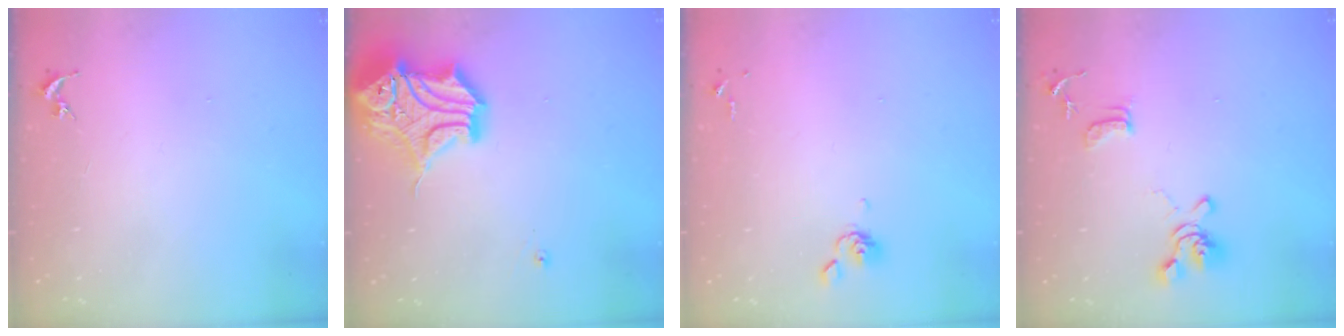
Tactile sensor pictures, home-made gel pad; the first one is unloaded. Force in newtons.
{"total": 19.9, "press": 19.7, "slide": 3.3}
{"total": 5.6, "press": 5.5, "slide": 1.4}
{"total": 13.0, "press": 12.9, "slide": 1.6}